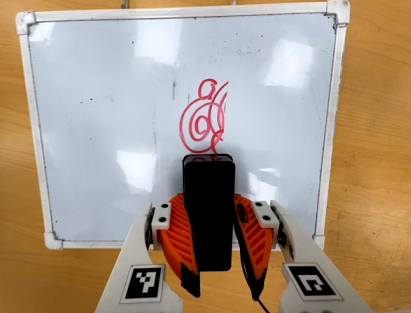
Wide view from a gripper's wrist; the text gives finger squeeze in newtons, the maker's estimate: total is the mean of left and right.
{"total": 10.6, "left": 8.7, "right": 12.5}